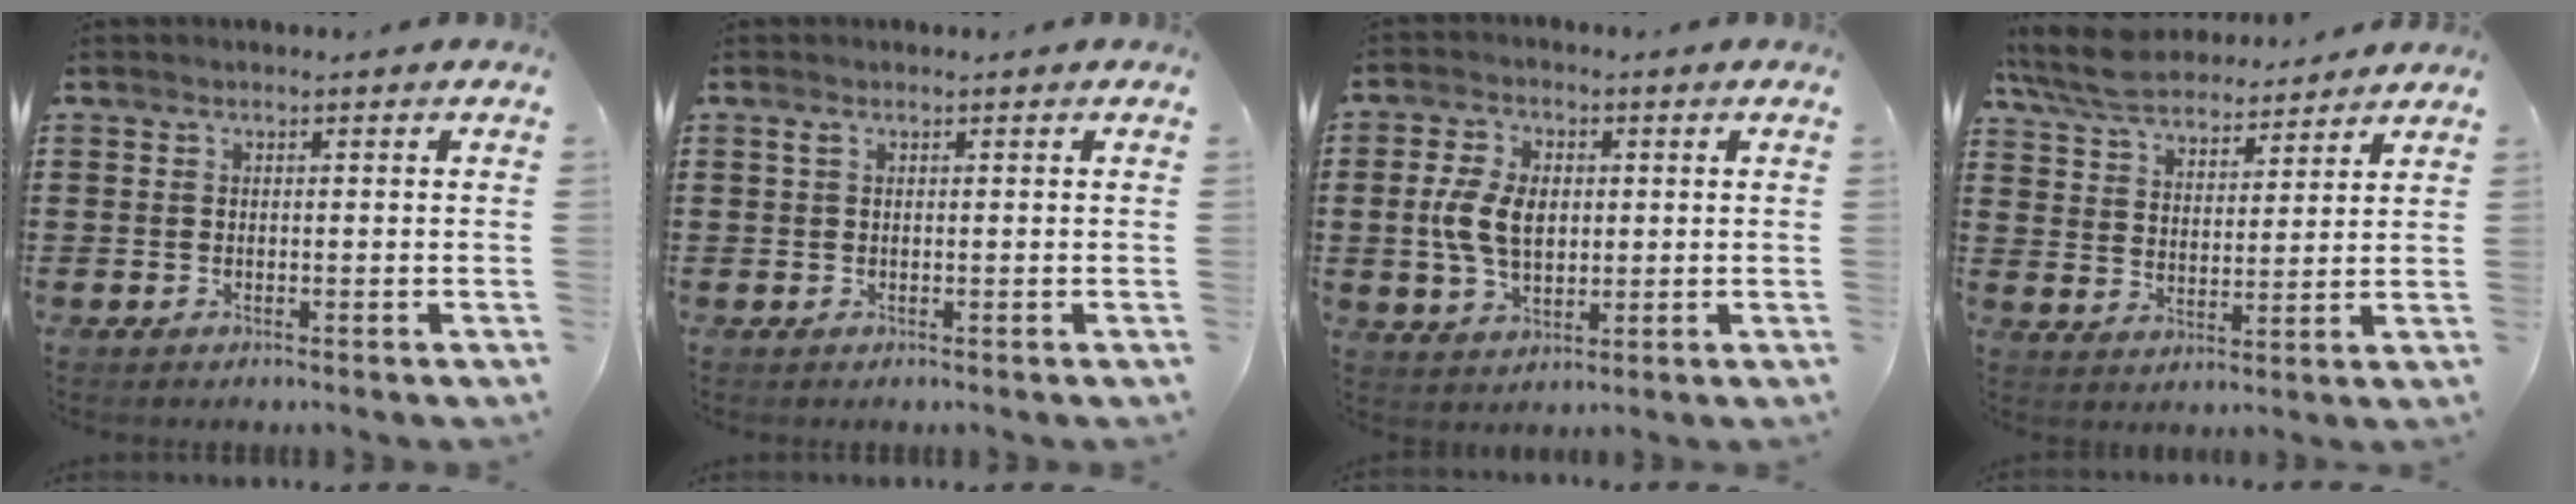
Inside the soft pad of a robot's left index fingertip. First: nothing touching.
{"total": 0.8, "force": [0.3, 0.4, 0.7], "torque": [-0.015, 0.003, 0.004]}
{"total": 7.4, "force": [0.4, 4.7, 5.7], "torque": [-0.136, 0.009, 0.002]}
{"total": 7.5, "force": [6.8, 2.0, 2.2], "torque": [-0.073, -0.025, 0.124]}